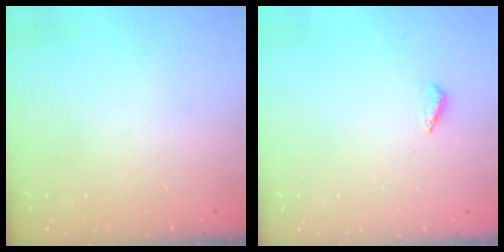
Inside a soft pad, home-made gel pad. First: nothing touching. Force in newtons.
{"total": 2.1, "press": 1.9, "slide": 0.8}